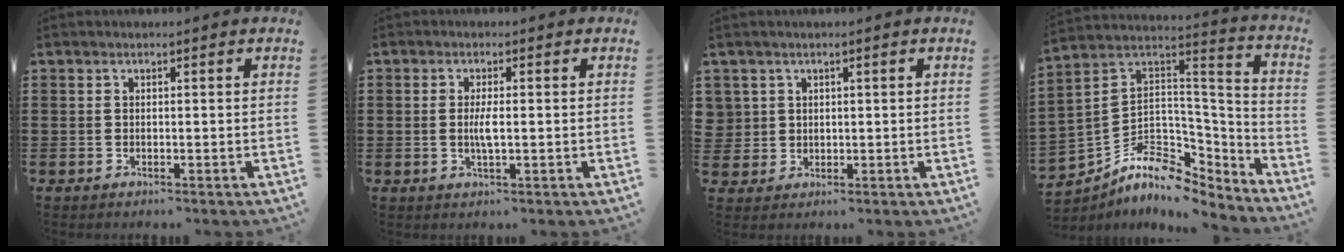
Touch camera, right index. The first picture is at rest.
{"total": 3.0, "force": [-0.2, 0.7, 2.9], "torque": [-0.062, -0.003, -0.008]}
{"total": 2.6, "force": [0.9, 2.5, 0.1], "torque": [-0.015, 0.011, 0.016]}
{"total": 7.9, "force": [-5.3, 4.9, 3.3], "torque": [-0.082, -0.013, -0.099]}